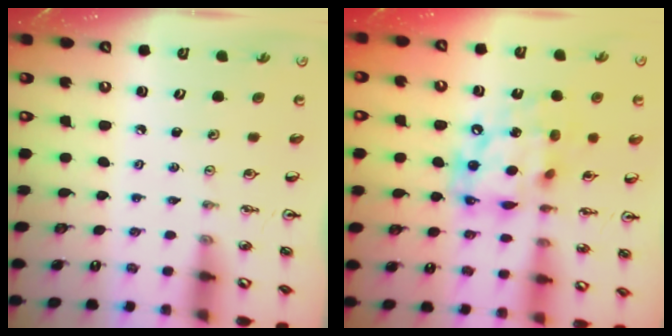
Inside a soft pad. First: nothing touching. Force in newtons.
{"total": 16.4, "press": 16.3, "slide": 1.6}